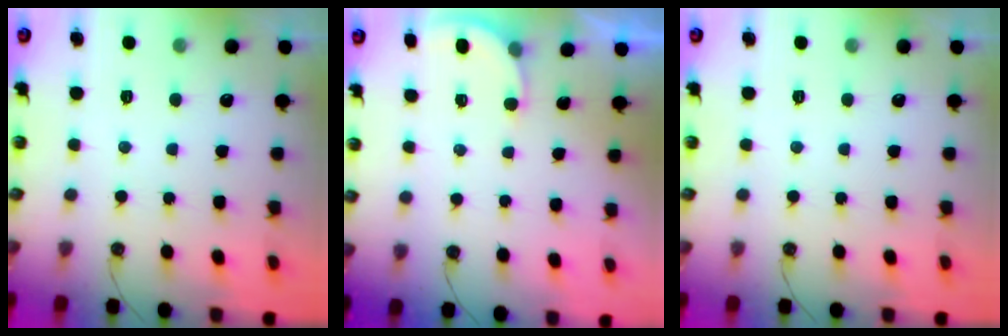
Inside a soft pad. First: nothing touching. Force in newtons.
{"total": 2.9, "press": 2.9, "slide": 0.3}
{"total": 0.0}